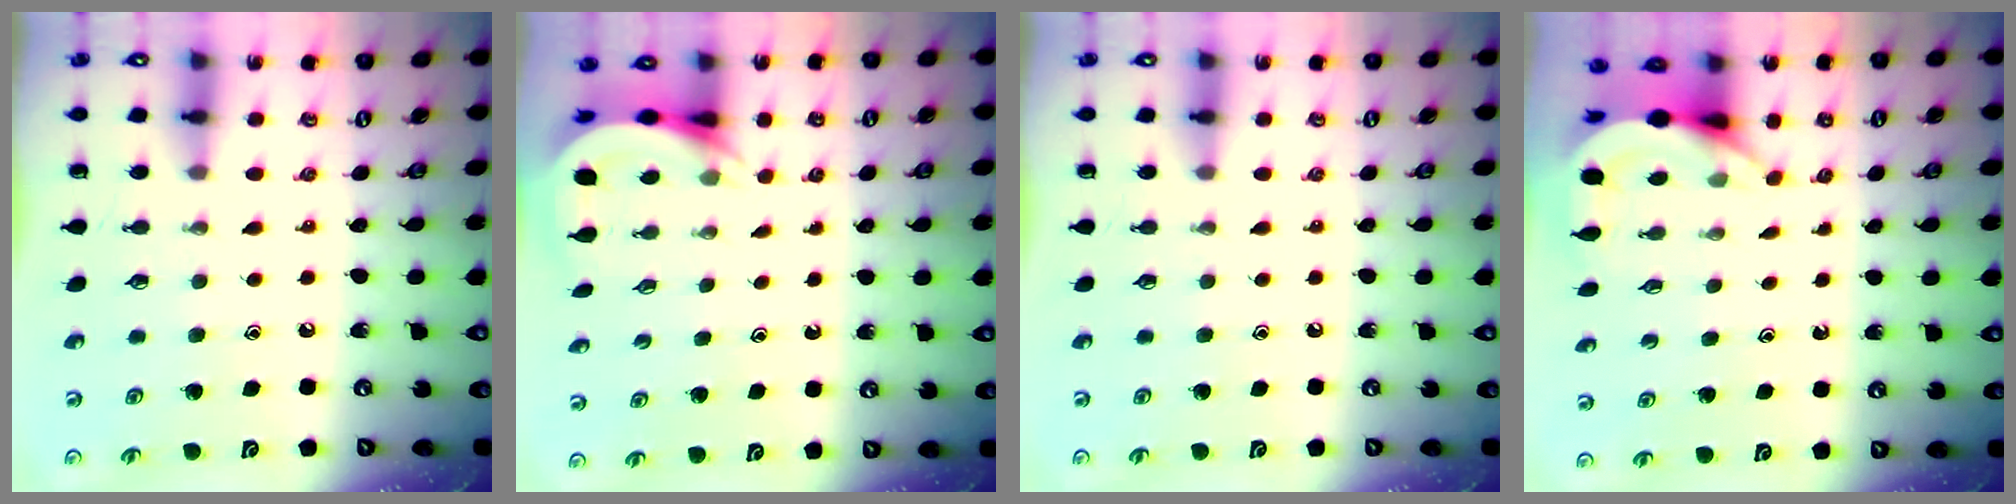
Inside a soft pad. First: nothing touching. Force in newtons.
{"total": 5.3, "press": 5.3, "slide": 0.3}
{"total": 0.0}
{"total": 4.8, "press": 4.8, "slide": 0.2}